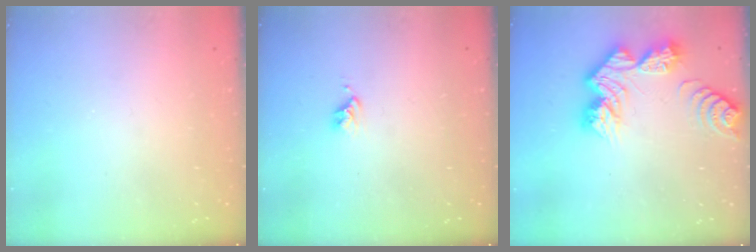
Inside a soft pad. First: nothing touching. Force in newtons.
{"total": 2.7, "press": 2.6, "slide": 0.4}
{"total": 13.0, "press": 13.0, "slide": 1.1}